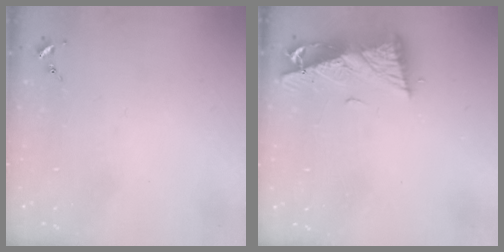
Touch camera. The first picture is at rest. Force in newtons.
{"total": 10.1, "press": 10.0, "slide": 1.4}